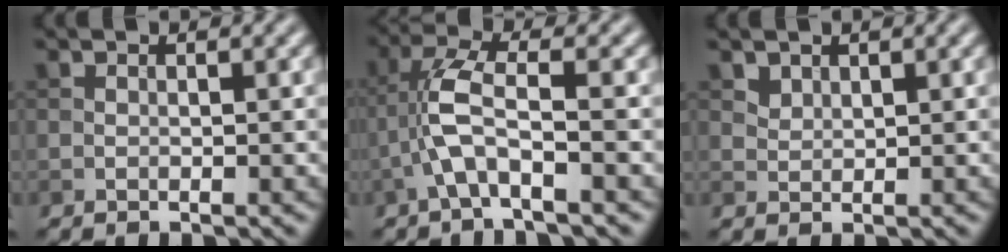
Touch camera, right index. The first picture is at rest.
{"total": 4.3, "force": [-1.6, 1.0, 3.9], "torque": [-0.084, 0.014, -0.038]}
{"total": 1.3, "force": [1.0, 0.8, 0.3], "torque": [-0.010, -0.006, 0.026]}